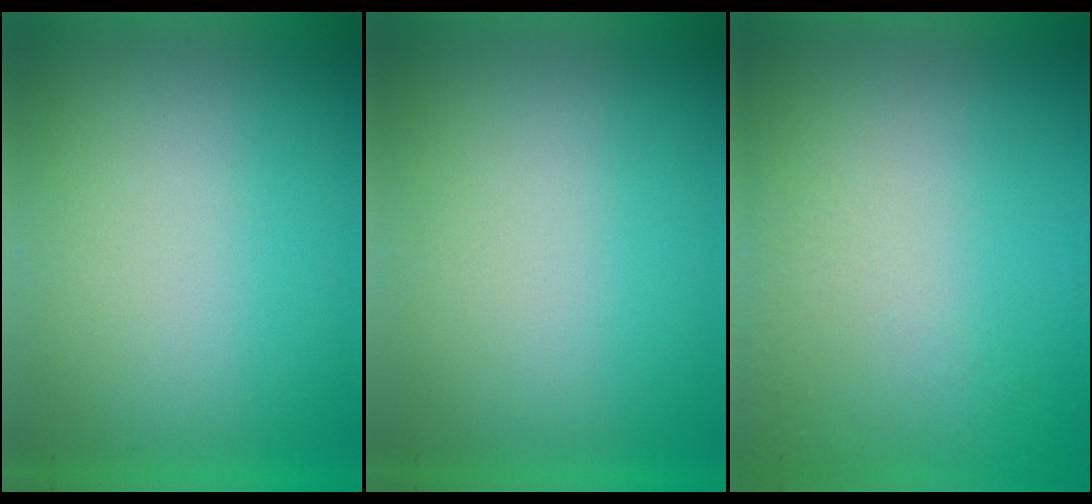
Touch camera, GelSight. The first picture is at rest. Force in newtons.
{"total": 0.0}
{"total": 5.0}